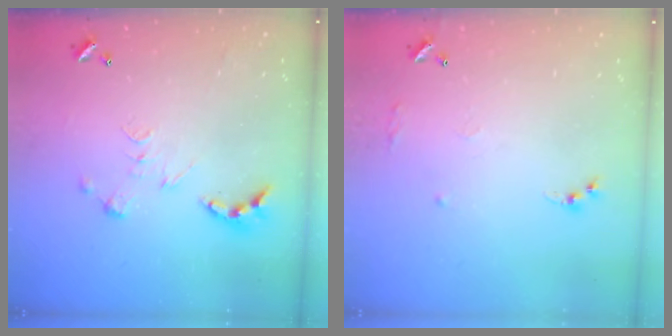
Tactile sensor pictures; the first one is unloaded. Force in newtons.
{"total": 7.5, "press": 7.4, "slide": 0.8}